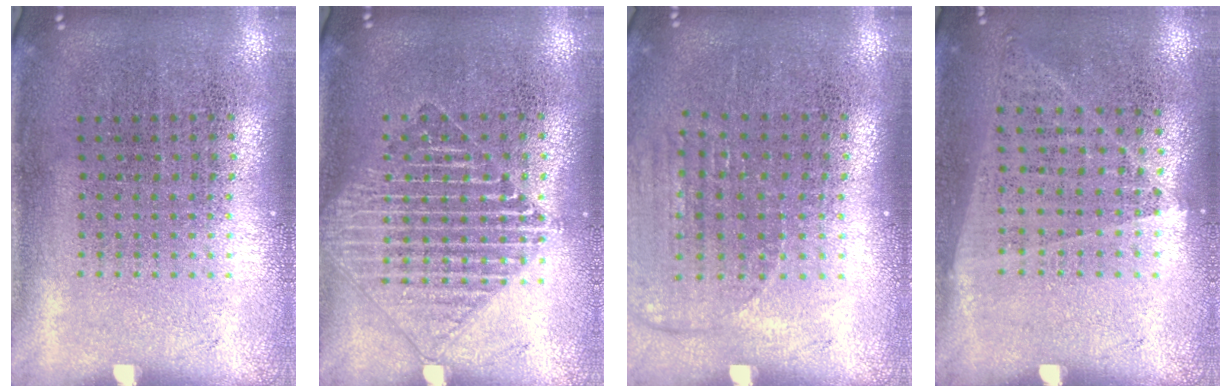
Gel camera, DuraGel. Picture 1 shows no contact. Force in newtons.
{"total": 1.5, "press": 1.5, "slide": 0.3}
{"total": 1.1, "press": 1.1, "slide": 0.4}
{"total": 1.0, "press": 0.9, "slide": 0.5}